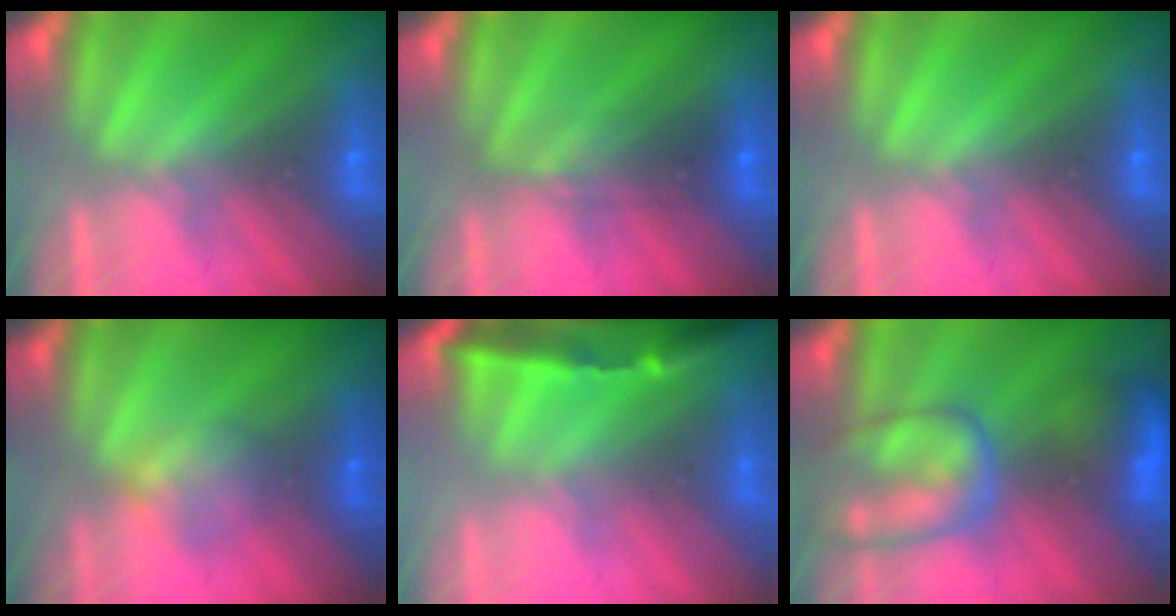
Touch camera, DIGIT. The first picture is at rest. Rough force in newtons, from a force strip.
{"total": 2.4}
{"total": 0.0}
{"total": 2.3}
{"total": 4.0}
{"total": 9.1}